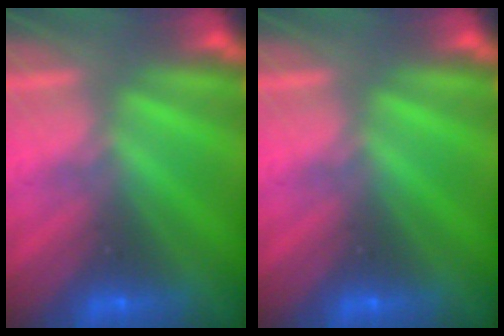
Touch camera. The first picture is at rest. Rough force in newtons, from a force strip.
{"total": 0.0}